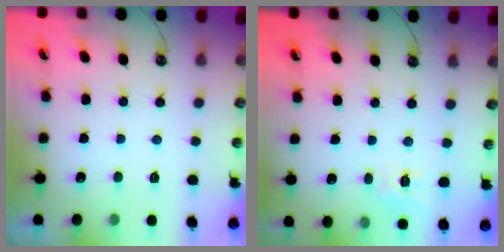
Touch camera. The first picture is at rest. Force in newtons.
{"total": 4.8, "press": 4.8, "slide": 0.3}